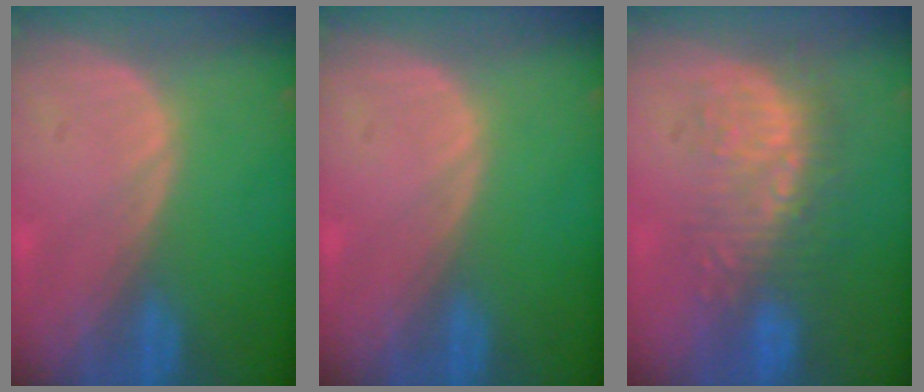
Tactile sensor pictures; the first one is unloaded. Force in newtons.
{"total": 0.0}
{"total": 8.8, "press": 8.6, "slide": 2.0}